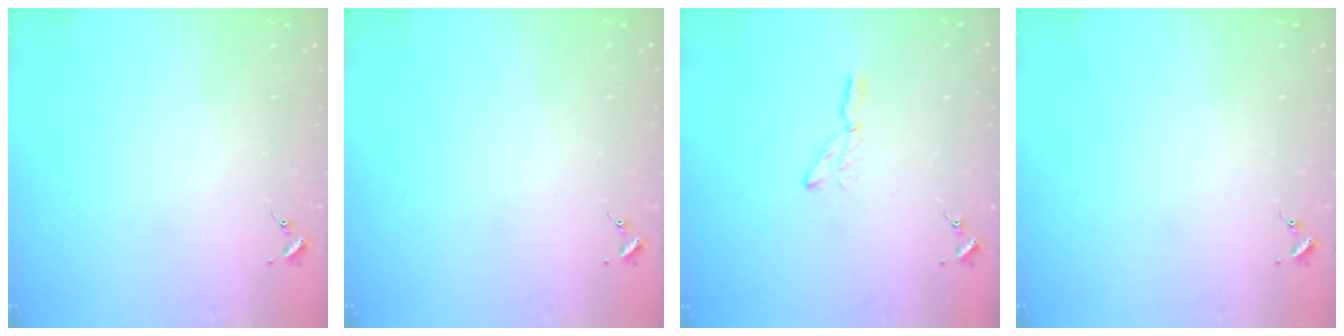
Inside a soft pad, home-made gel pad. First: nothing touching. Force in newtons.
{"total": 0.0}
{"total": 4.5, "press": 4.5, "slide": 0.3}
{"total": 0.0}